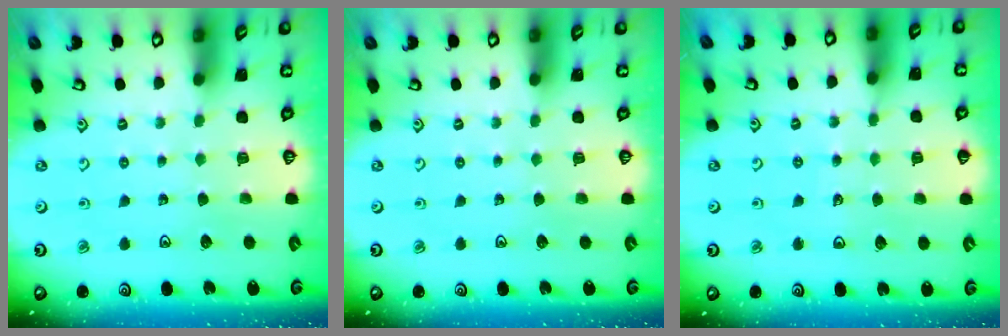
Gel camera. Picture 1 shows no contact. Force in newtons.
{"total": 0.0}
{"total": 5.0, "press": 4.8, "slide": 1.5}